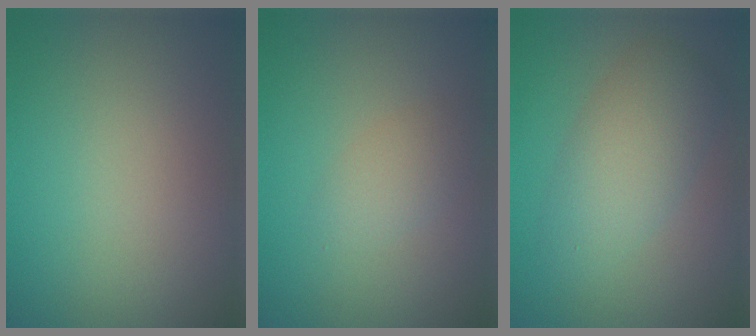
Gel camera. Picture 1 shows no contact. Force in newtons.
{"total": 1.8, "press": 1.8, "slide": 0.1}
{"total": 4.5, "press": 4.5, "slide": 0.1}